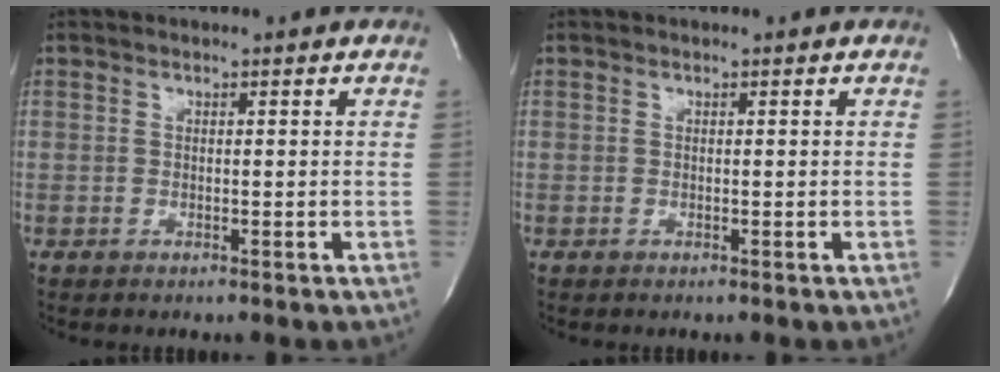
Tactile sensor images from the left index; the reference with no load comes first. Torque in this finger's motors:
{"motor_torque": [0.00, 0.00, 0.00, 0.00]}